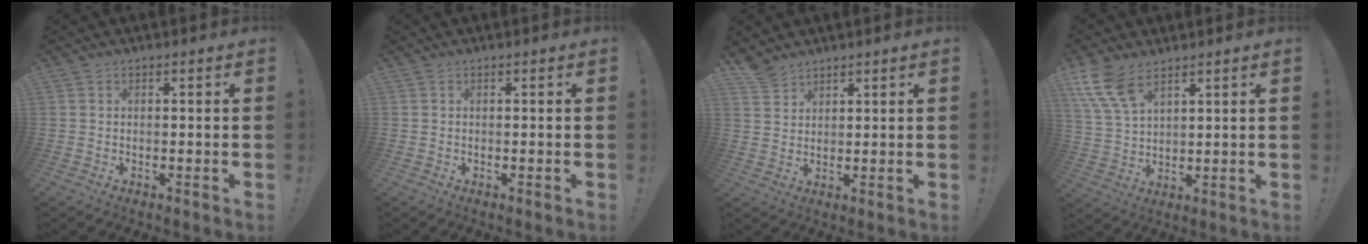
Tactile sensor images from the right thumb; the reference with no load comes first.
{"total": 0.0}
{"total": 4.1, "force": [3.7, 1.7, 0.8], "torque": [-0.019, -0.021, 0.072]}
{"total": 10.1, "force": [6.8, 4.6, 5.9], "torque": [-0.123, -0.028, 0.131]}